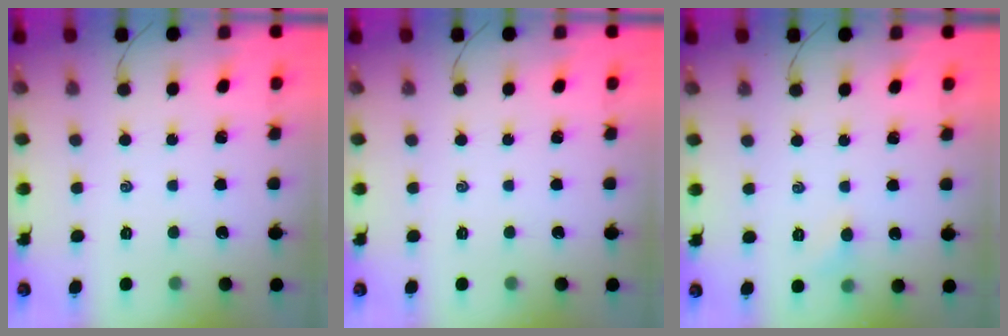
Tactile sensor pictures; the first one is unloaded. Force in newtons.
{"total": 0.0}
{"total": 4.1, "press": 3.9, "slide": 1.2}